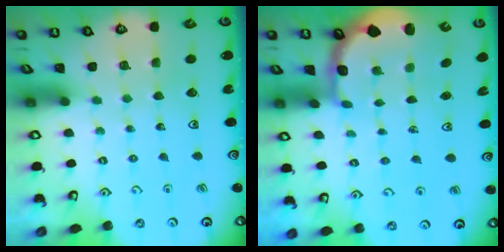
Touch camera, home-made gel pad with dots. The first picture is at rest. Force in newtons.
{"total": 2.4, "press": 1.6, "slide": 1.8}